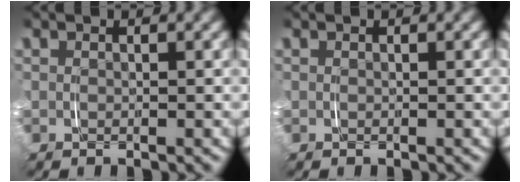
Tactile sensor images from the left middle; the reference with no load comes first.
{"total": 0.0}